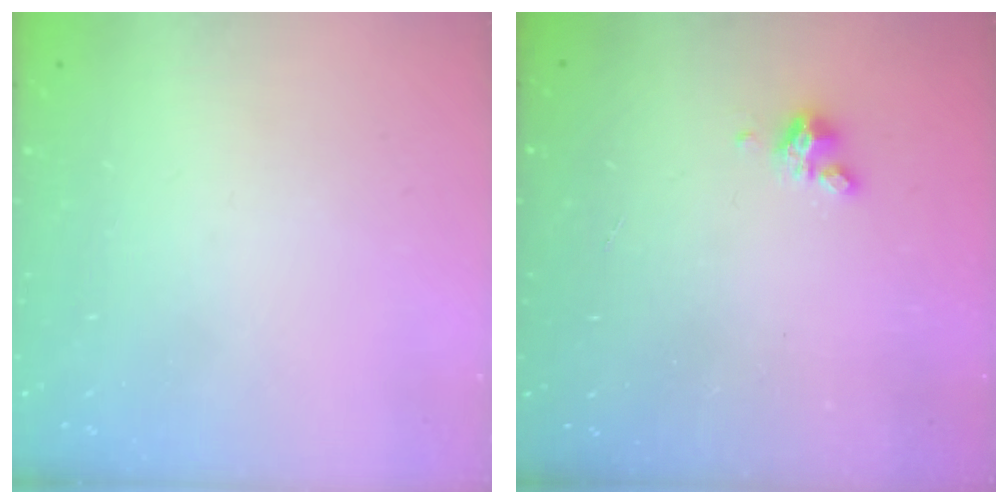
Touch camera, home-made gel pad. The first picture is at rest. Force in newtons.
{"total": 2.3, "press": 2.3, "slide": 0.2}